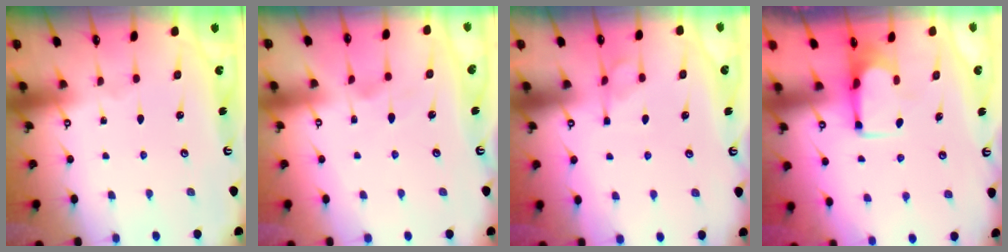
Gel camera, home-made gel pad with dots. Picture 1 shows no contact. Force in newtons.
{"total": 1.6, "press": 1.1, "slide": 1.2}
{"total": 1.9, "press": 1.2, "slide": 1.4}
{"total": 1.7, "press": 1.6, "slide": 0.5}